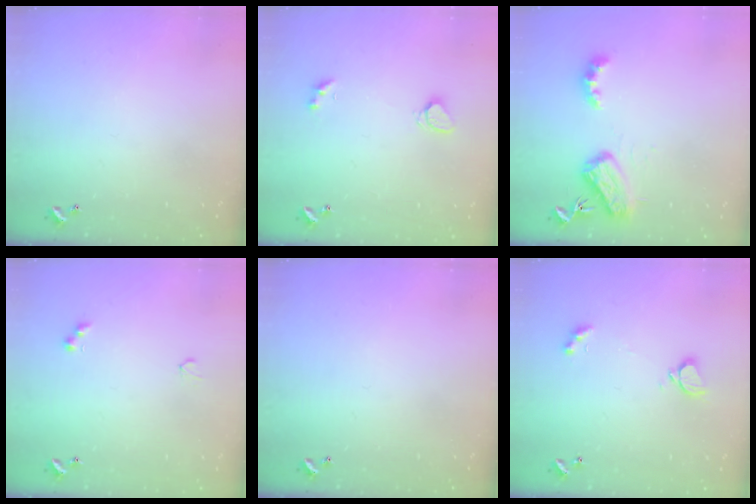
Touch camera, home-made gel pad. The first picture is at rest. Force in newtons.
{"total": 3.2, "press": 3.2, "slide": 0.6}
{"total": 7.1, "press": 7.1, "slide": 0.4}
{"total": 4.4, "press": 4.4, "slide": 0.7}
{"total": 0.0}
{"total": 1.8, "press": 1.7, "slide": 0.6}